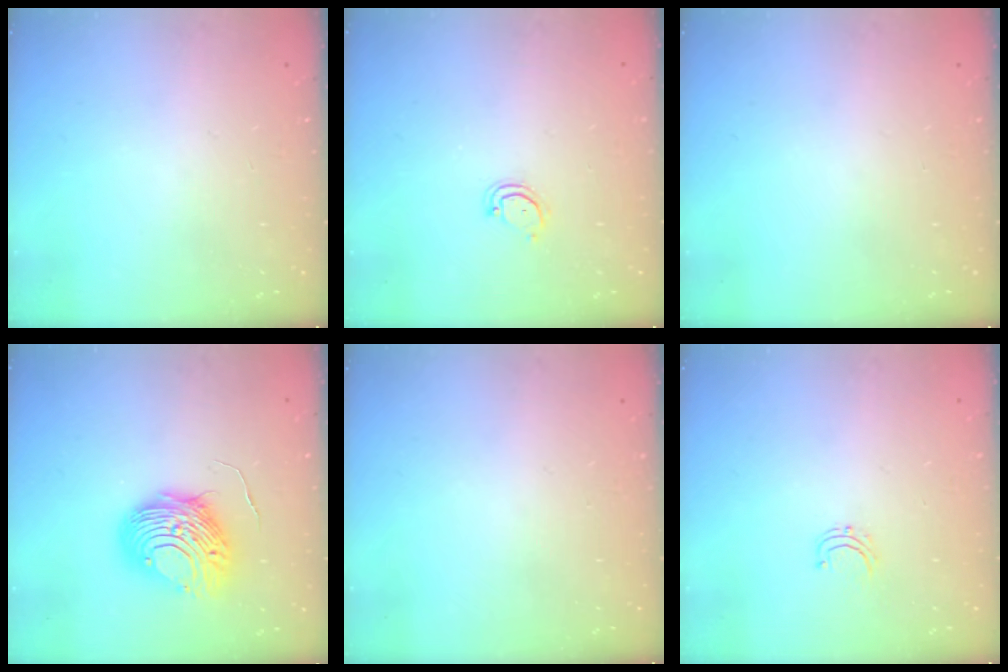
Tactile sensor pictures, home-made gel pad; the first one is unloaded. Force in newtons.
{"total": 2.5, "press": 2.5, "slide": 0.1}
{"total": 0.0}
{"total": 10.6, "press": 10.6, "slide": 0.9}
{"total": 0.0}
{"total": 3.6, "press": 3.5, "slide": 0.4}